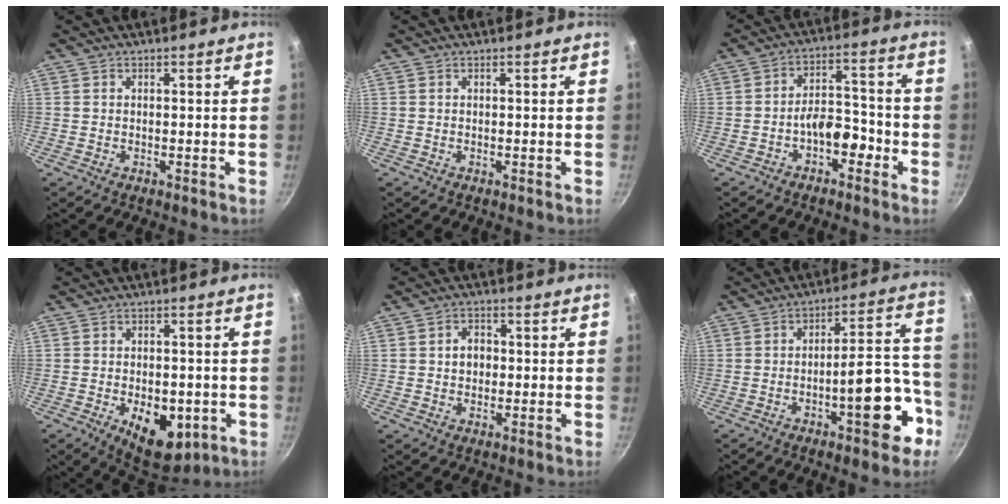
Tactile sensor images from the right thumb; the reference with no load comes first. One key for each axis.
{"total": 0.0}
{"total": 5.0, "fx": 1.0, "fy": 2.1, "fz": 4.4, "tx": -0.066, "ty": -0.020, "tz": 0.021}
{"total": 11.8, "fx": -3.6, "fy": 6.8, "fz": 8.9, "tx": -0.089, "ty": 0.002, "tz": -0.036}
{"total": 3.8, "fx": 0.1, "fy": 3.1, "fz": 2.1, "tx": -0.012, "ty": 0.011, "tz": 0.000}
{"total": 14.8, "fx": -6.1, "fy": 5.2, "fz": 12.4, "tx": -0.136, "ty": 0.059, "tz": -0.085}